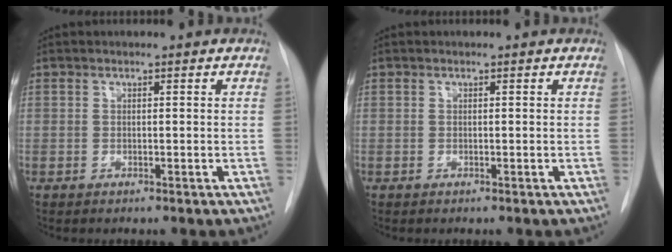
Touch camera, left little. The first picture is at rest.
{"total": 0.0}